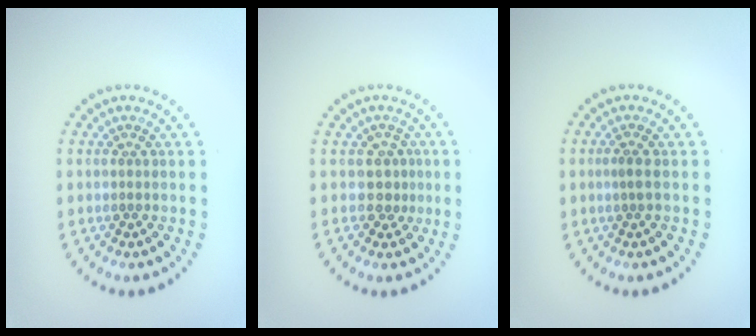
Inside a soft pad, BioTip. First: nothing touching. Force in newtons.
{"total": 2.0, "press": 1.4, "slide": 1.4}
{"total": 1.2, "press": 0.9, "slide": 0.9}